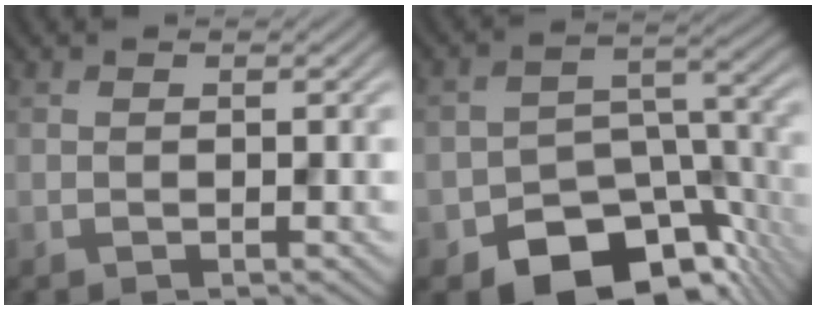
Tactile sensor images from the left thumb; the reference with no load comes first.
{"total": 12.0, "force": [-7.7, 6.8, 6.2], "torque": [-0.089, -0.014, -0.123]}